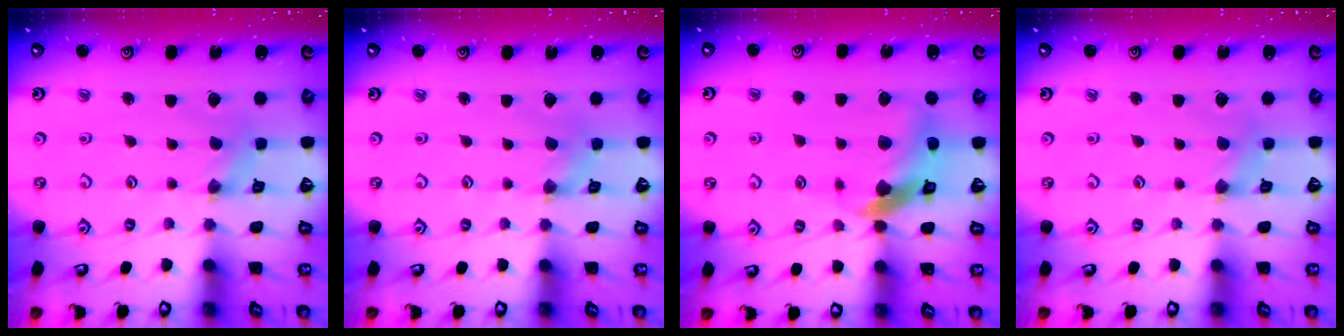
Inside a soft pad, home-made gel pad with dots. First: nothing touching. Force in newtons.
{"total": 0.0}
{"total": 11.8, "press": 11.7, "slide": 1.6}
{"total": 1.2, "press": 1.1, "slide": 0.3}